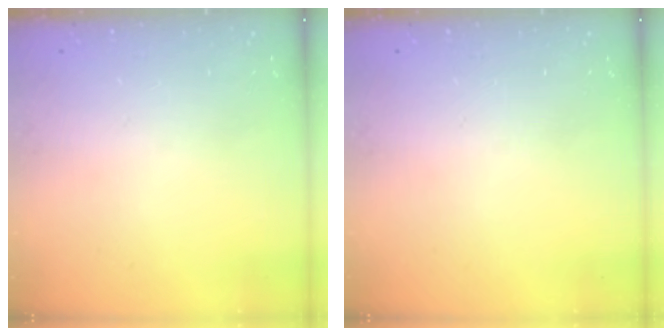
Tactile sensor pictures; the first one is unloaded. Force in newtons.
{"total": 0.0}